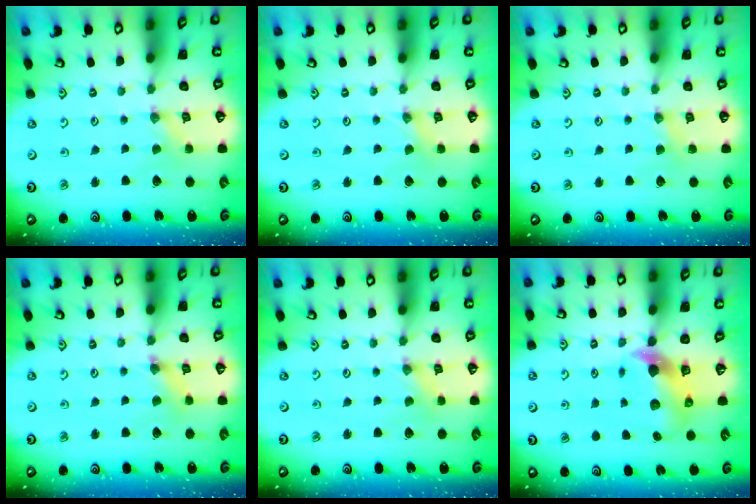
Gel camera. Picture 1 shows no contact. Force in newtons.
{"total": 0.0}
{"total": 2.2, "press": 2.2, "slide": 0.4}
{"total": 2.0, "press": 2.0, "slide": 0.2}
{"total": 0.0}
{"total": 6.6, "press": 6.5, "slide": 0.9}